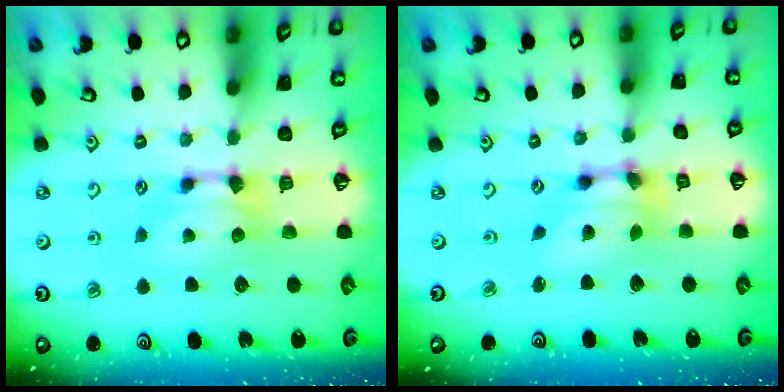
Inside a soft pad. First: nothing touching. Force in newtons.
{"total": 6.7, "press": 6.4, "slide": 2.2}